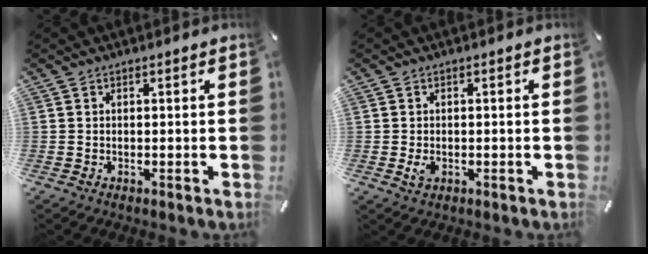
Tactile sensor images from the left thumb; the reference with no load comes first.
{"total": 2.4, "force": [-0.7, 1.5, 1.7], "torque": [-0.037, -0.002, -0.012]}